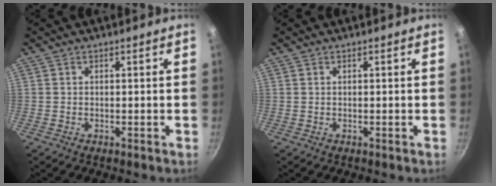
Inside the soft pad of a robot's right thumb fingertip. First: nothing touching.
{"total": 0.0}